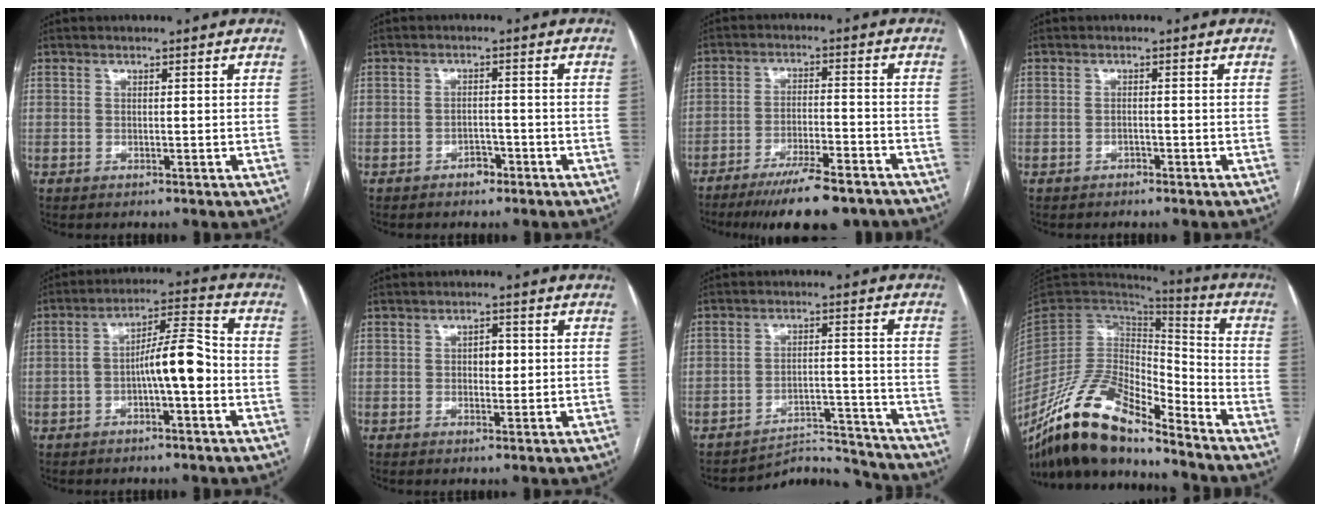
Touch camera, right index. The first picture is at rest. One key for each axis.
{"total": 1.8, "fx": -1.5, "fy": 0.7, "fz": 0.6, "tx": -0.009, "ty": 0.002, "tz": -0.026}
{"total": 12.6, "fx": -10.1, "fy": 2.2, "fz": 7.2, "tx": -0.103, "ty": -0.012, "tz": -0.155}
{"total": 0.8, "fx": -0.7, "fy": 0.3, "fz": 0.1, "tx": -0.002, "ty": 0.000, "tz": -0.014}
{"total": 8.5, "fx": -2.0, "fy": 1.6, "fz": 8.1, "tx": -0.135, "ty": 0.029, "tz": -0.034}
{"total": 2.5, "fx": 0.3, "fy": 1.5, "fz": 1.9, "tx": -0.027, "ty": 0.005, "tz": 0.005}
{"total": 8.5, "fx": -8.2, "fy": 1.0, "fz": -1.9, "tx": 0.039, "ty": 0.042, "tz": -0.116}
{"total": 17.6, "fx": -14.0, "fy": 5.0, "fz": 9.4, "tx": -0.167, "ty": 0.017, "tz": -0.258}